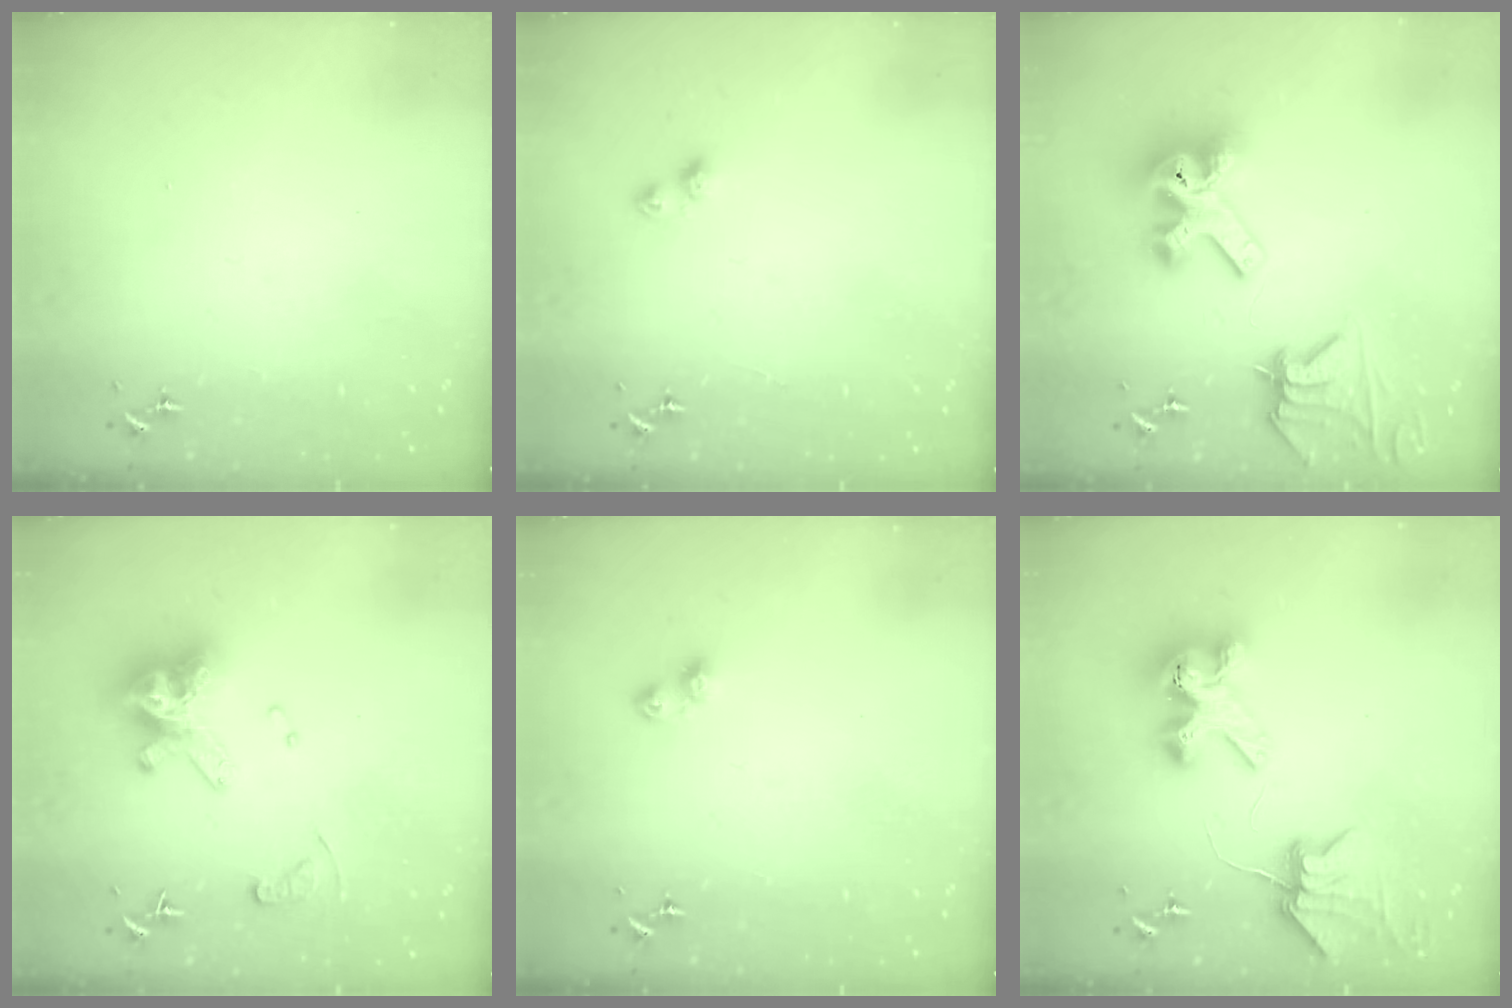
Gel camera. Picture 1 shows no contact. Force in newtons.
{"total": 4.1, "press": 4.1, "slide": 0.3}
{"total": 15.5, "press": 15.4, "slide": 2.1}
{"total": 14.9, "press": 14.9, "slide": 1.3}
{"total": 4.8, "press": 4.7, "slide": 0.7}
{"total": 11.2, "press": 11.1, "slide": 1.3}